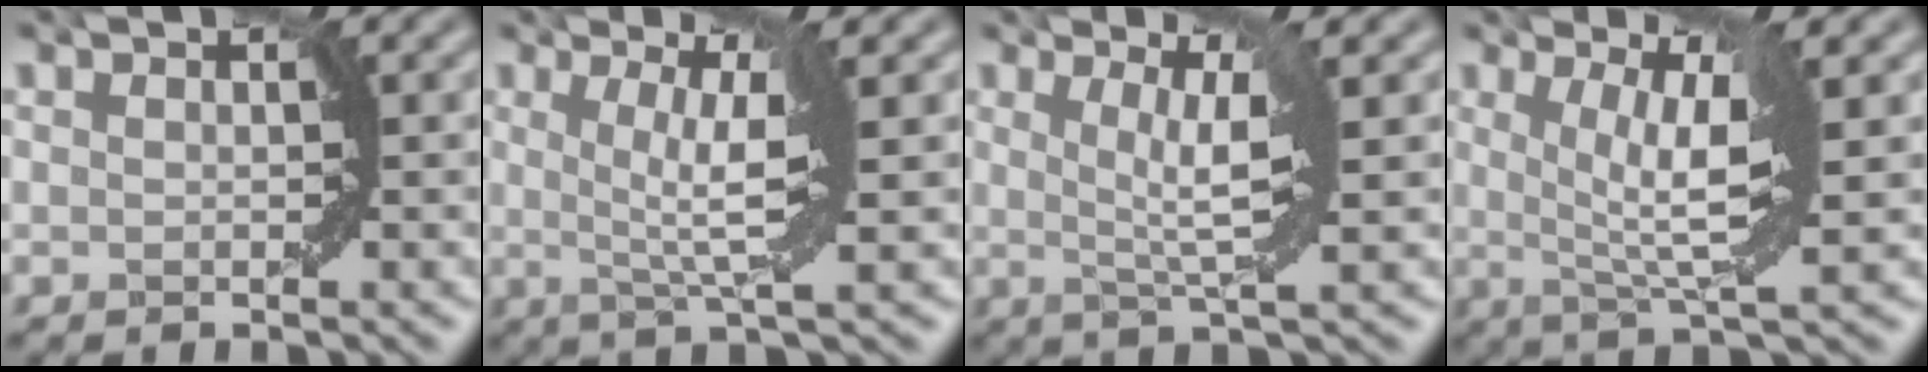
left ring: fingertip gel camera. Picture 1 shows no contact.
{"total": 4.5, "force": [0.2, 0.5, 4.5], "torque": [-0.085, 0.001, 0.011]}
{"total": 3.8, "force": [0.3, 0.4, 3.7], "torque": [-0.073, 0.001, 0.014]}
{"total": 5.6, "force": [0.5, 1.0, 5.5], "torque": [-0.101, -0.003, 0.018]}